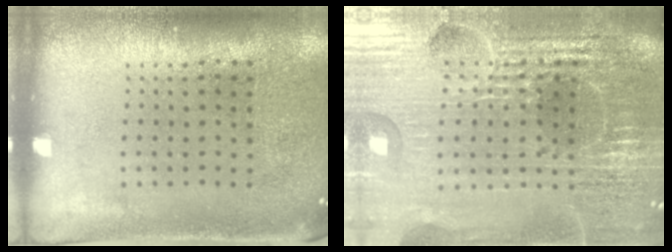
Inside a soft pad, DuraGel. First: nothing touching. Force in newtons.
{"total": 6.7, "press": 5.8, "slide": 3.3}